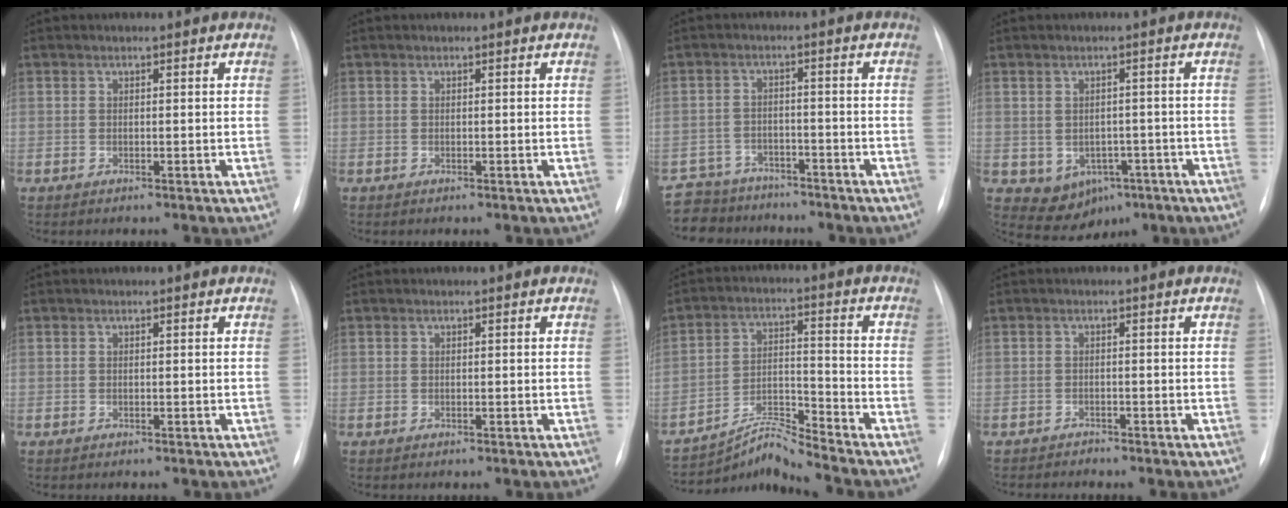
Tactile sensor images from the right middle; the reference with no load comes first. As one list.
[{"total": 0.0}, {"total": 8.8, "force": [-7.7, 4.3, 0.6], "torque": [-0.005, 0.020, -0.109]}, {"total": 6.8, "force": [-2.8, 5.4, 3.0], "torque": [-0.040, 0.019, -0.022]}, {"total": 0.0}, {"total": 0.0}, {"total": 7.2, "force": [-6.8, -2.2, 0.5], "torque": [-0.022, 0.007, -0.122]}, {"total": 1.2, "force": [-1.1, 0.2, -0.2], "torque": [0.011, -0.002, -0.017]}]